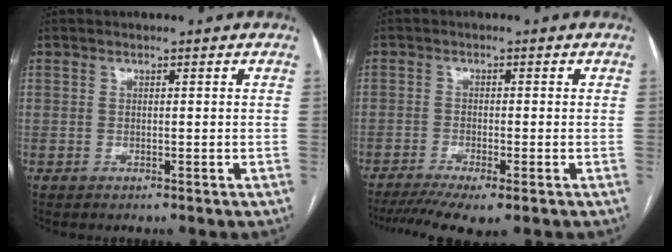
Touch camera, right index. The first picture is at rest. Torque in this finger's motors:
{"motor_torque": [1.13, -1.02, 0.26, 0.06]}